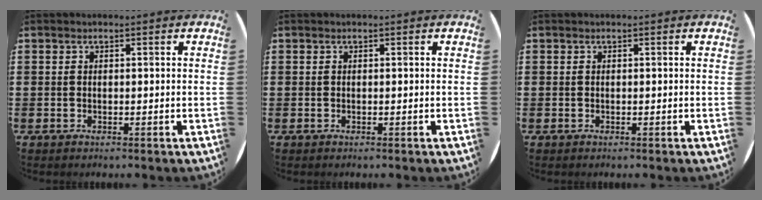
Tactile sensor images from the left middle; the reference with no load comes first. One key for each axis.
{"total": 0.0}
{"total": 0.0}